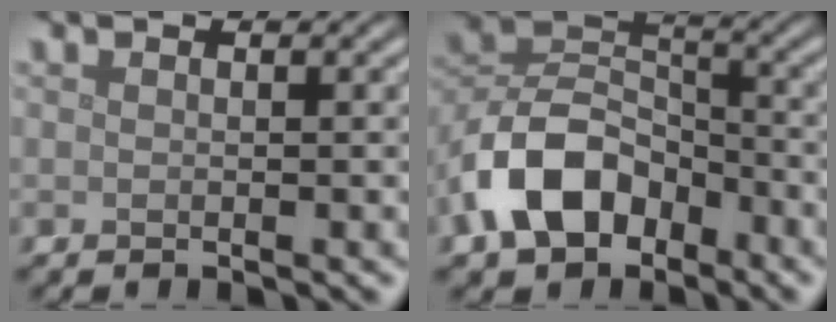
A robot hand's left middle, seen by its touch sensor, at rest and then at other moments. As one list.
[{"total": 8.1, "force": [-4.2, 5.4, 4.4], "torque": [-0.087, 0.003, -0.091]}]